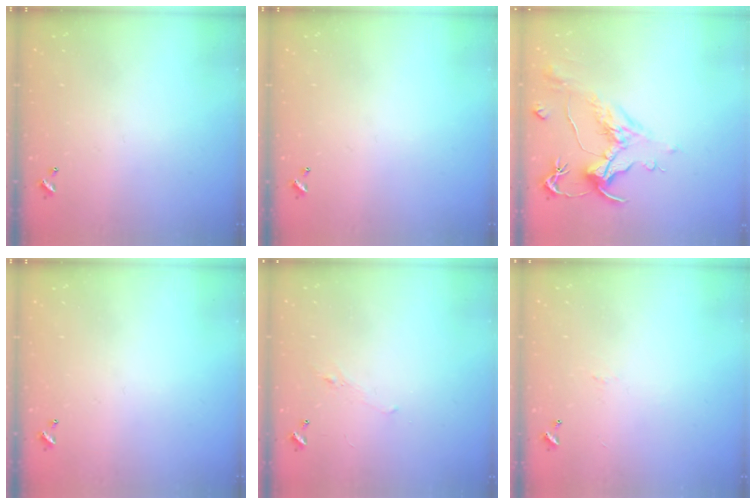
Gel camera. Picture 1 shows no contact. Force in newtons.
{"total": 0.0}
{"total": 1.6, "press": 0.6, "slide": 1.4}
{"total": 0.0}
{"total": 0.7, "press": 0.2, "slide": 0.6}
{"total": 0.0}